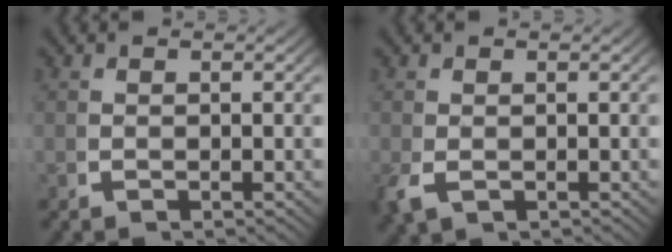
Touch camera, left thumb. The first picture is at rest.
{"total": 1.8, "force": [-0.6, 1.3, 1.2], "torque": [-0.035, -0.009, -0.003]}